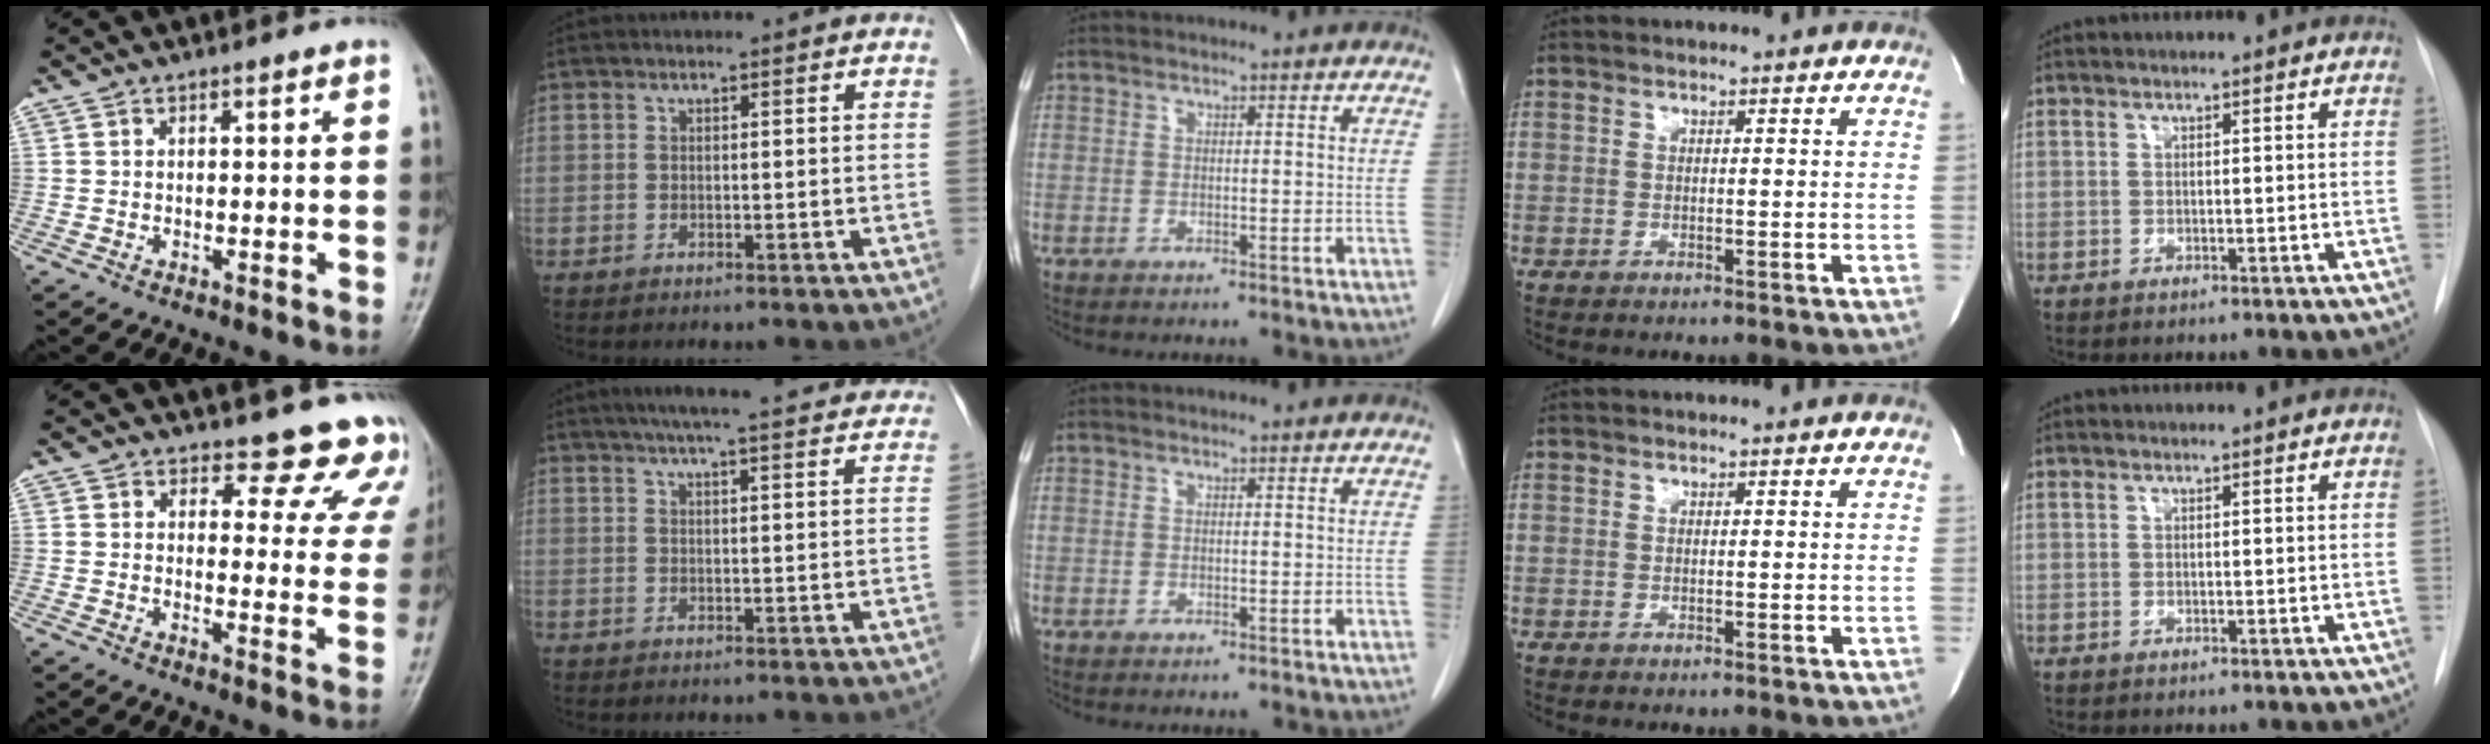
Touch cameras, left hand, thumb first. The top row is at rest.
{"thumb": {"total": 12.5, "force": [11.6, 4.7, 1.0], "torque": [0.045, -0.093, 0.100]}, "index": {"total": 19.6, "force": [17.5, 2.4, 8.5], "torque": [-0.118, 0.027, 0.217]}}